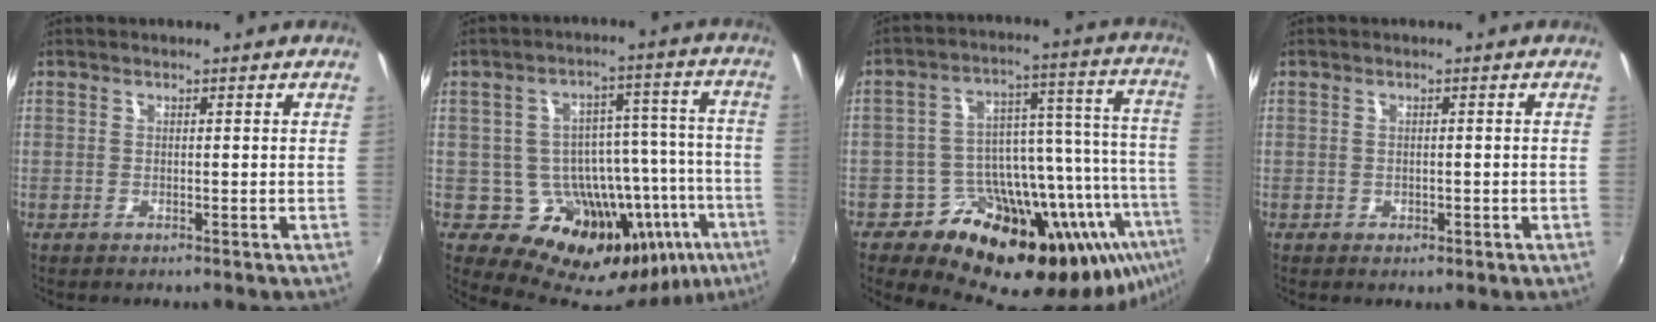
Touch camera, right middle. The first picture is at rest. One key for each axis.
{"total": 19.2, "fx": -8.9, "fy": 12.6, "fz": 11.4, "tx": -0.161, "ty": 0.008, "tz": -0.104}
{"total": 27.3, "fx": -17.6, "fy": 12.6, "fz": 16.7, "tx": -0.231, "ty": 0.002, "tz": -0.252}
{"total": 1.1, "fx": -0.4, "fy": 0.9, "fz": 0.4, "tx": -0.004, "ty": -0.003, "tz": -0.006}